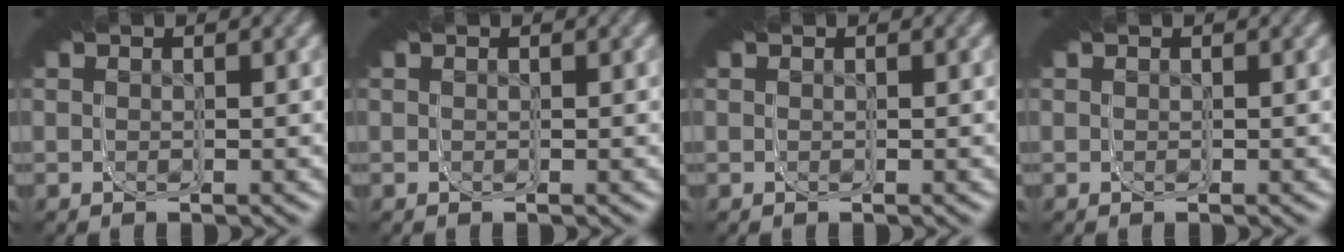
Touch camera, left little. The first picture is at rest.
{"total": 0.0}
{"total": 0.0}
{"total": 0.0}